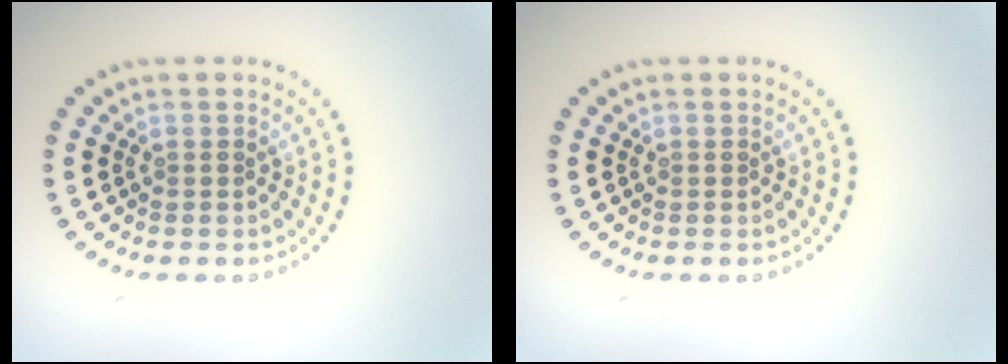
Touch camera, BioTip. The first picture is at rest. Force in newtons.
{"total": 0.0}